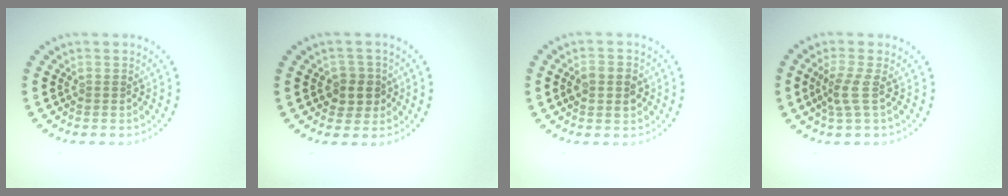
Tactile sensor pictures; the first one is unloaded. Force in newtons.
{"total": 2.5, "press": 2.3, "slide": 0.9}
{"total": 2.9, "press": 2.8, "slide": 0.2}
{"total": 2.2, "press": 1.6, "slide": 1.5}